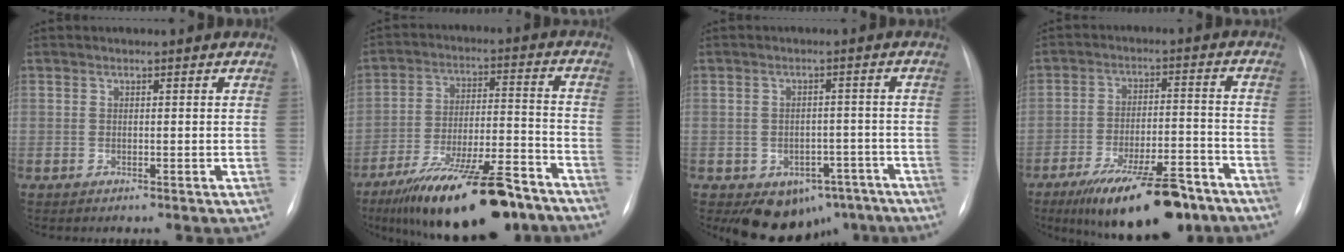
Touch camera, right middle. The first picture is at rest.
{"total": 20.9, "force": [-15.7, 4.5, 13.1], "torque": [-0.173, 0.007, -0.252]}
{"total": 9.2, "force": [-5.8, 6.0, 3.8], "torque": [-0.035, 0.024, -0.070]}
{"total": 17.0, "force": [-12.5, 4.6, 10.7], "torque": [-0.142, 0.006, -0.196]}